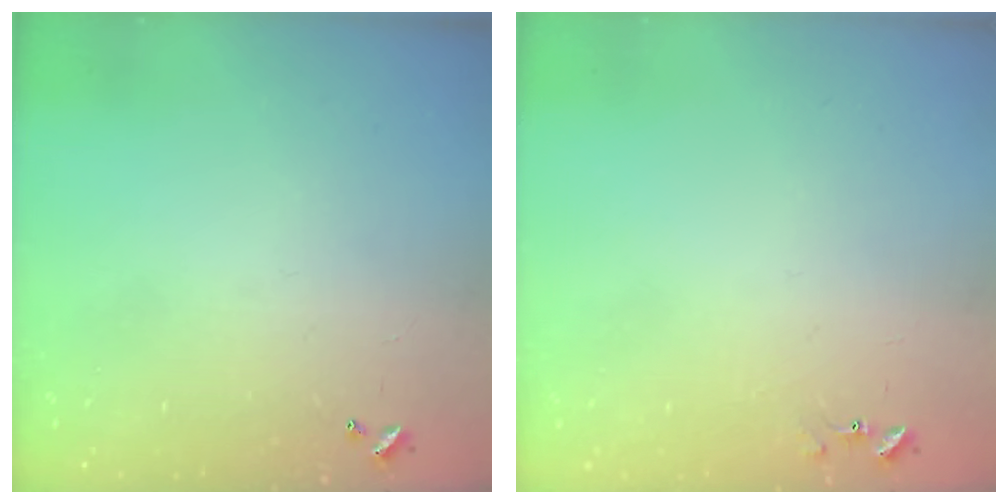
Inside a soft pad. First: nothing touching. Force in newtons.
{"total": 6.0, "press": 5.9, "slide": 0.6}